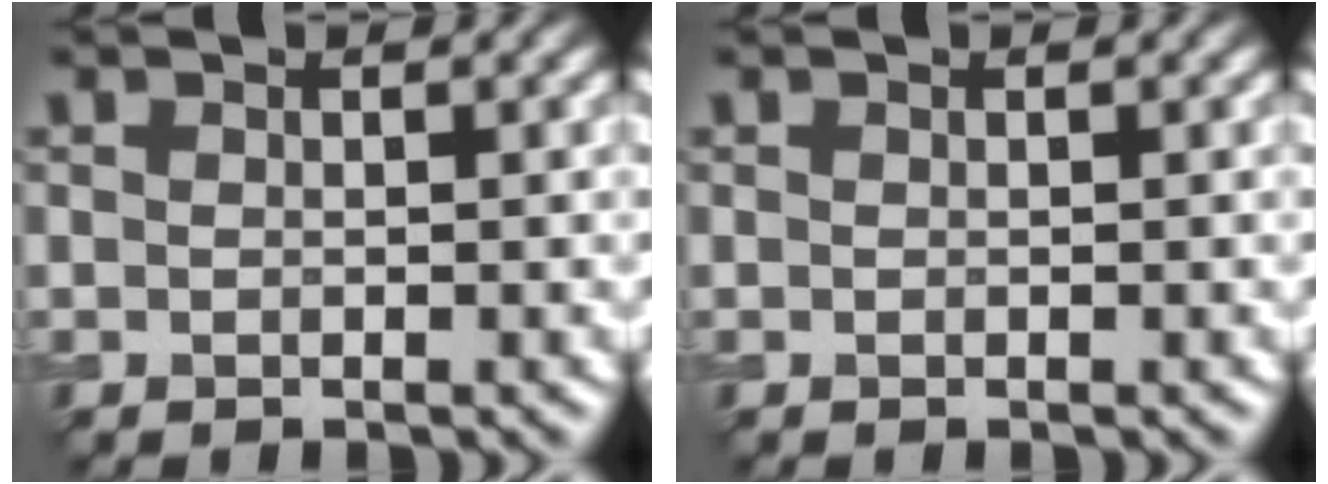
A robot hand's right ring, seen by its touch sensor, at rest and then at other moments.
{"total": 0.0}